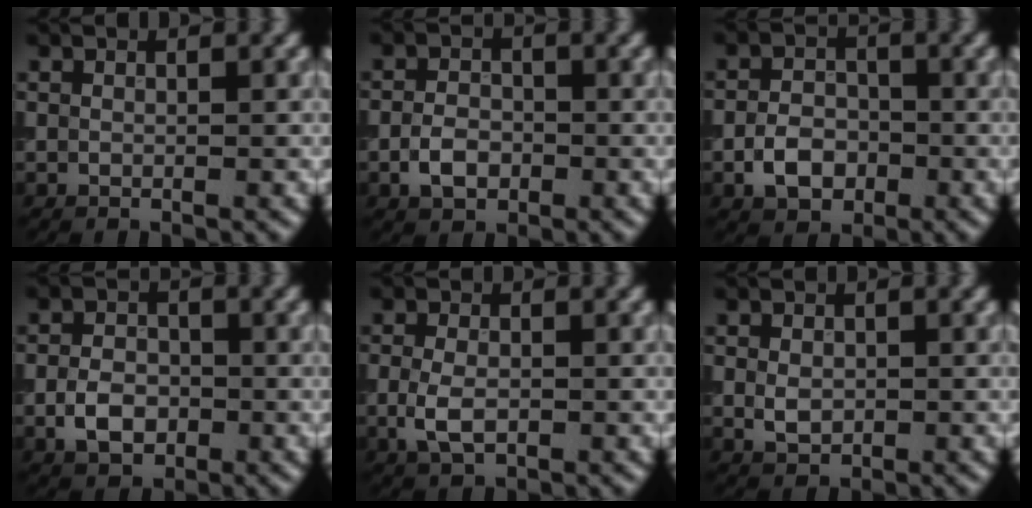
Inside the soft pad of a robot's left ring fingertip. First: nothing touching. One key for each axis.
{"total": 2.7, "fx": -1.1, "fy": 1.9, "fz": 1.7, "tx": -0.027, "ty": 0.003, "tz": -0.024}
{"total": 3.5, "fx": -1.4, "fy": 2.5, "fz": 2.0, "tx": -0.032, "ty": 0.003, "tz": -0.031}
{"total": 3.4, "fx": -1.2, "fy": 2.4, "fz": 2.1, "tx": -0.036, "ty": 0.002, "tz": -0.027}
{"total": 2.9, "fx": -0.7, "fy": 1.7, "fz": 2.3, "tx": -0.048, "ty": -0.004, "tz": -0.014}
{"total": 1.9, "fx": -0.1, "fy": 1.4, "fz": 1.3, "tx": -0.024, "ty": -0.001, "tz": -0.001}